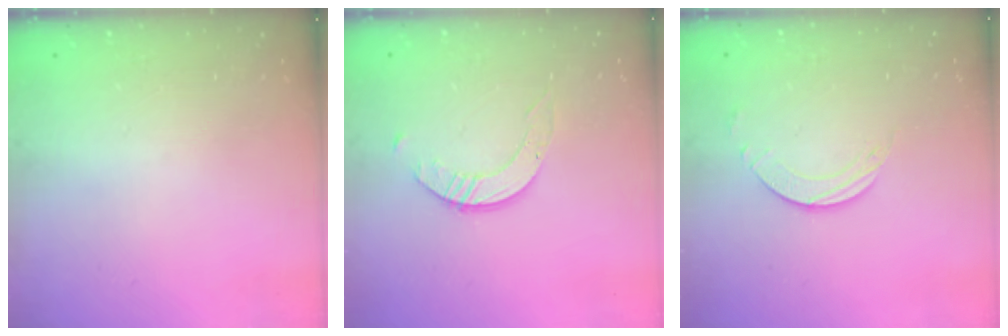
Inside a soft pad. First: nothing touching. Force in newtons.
{"total": 3.0, "press": 3.0, "slide": 0.2}
{"total": 2.0, "press": 1.9, "slide": 0.3}